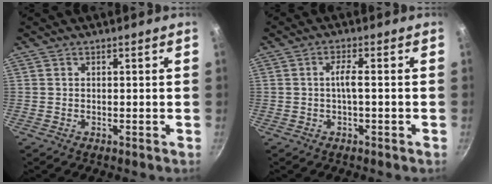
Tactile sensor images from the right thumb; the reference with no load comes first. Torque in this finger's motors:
{"motor_torque": [1.80, 3.21, 0.33, 0.27, 0.09]}